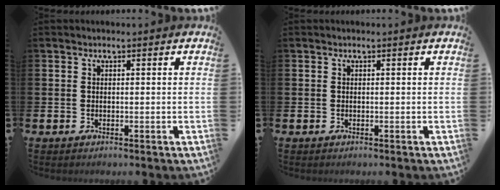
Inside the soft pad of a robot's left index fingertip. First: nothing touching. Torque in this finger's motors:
{"motor_torque": [-0.02, 0.03, -0.03, 0.01]}